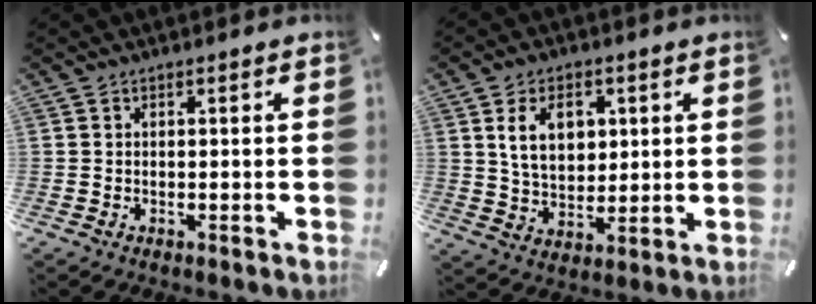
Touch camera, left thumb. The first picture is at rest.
{"total": 9.4, "force": [3.1, 6.8, 5.8], "torque": [-0.107, 0.002, 0.051]}